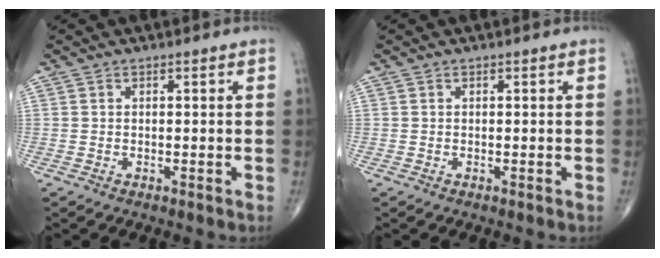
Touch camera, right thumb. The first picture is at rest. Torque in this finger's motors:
{"motor_torque": [0.54, -0.34, -0.23, -0.23, 0.01]}